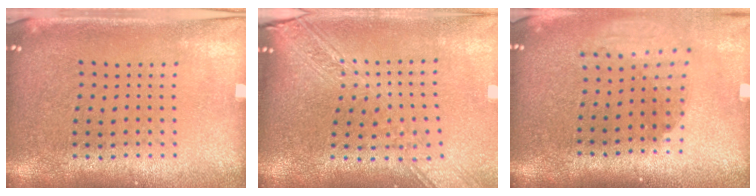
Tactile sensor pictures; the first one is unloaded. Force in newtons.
{"total": 2.7, "press": 2.1, "slide": 1.7}
{"total": 2.0, "press": 1.5, "slide": 1.3}